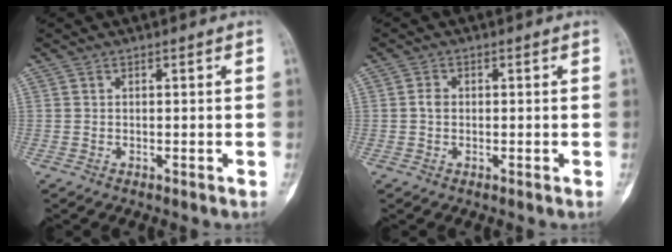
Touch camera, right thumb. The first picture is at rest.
{"total": 1.5, "force": [-0.1, 1.2, 0.9], "torque": [-0.012, 0.004, -0.005]}